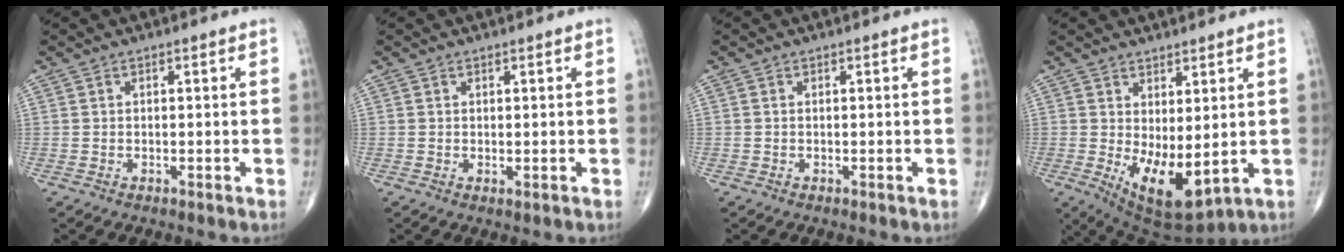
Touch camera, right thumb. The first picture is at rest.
{"total": 0.6, "force": [0.1, 0.1, 0.6], "torque": [-0.014, -0.005, 0.005]}
{"total": 0.0}
{"total": 10.4, "force": [-0.4, 4.5, 9.4], "torque": [-0.146, -0.024, 0.016]}